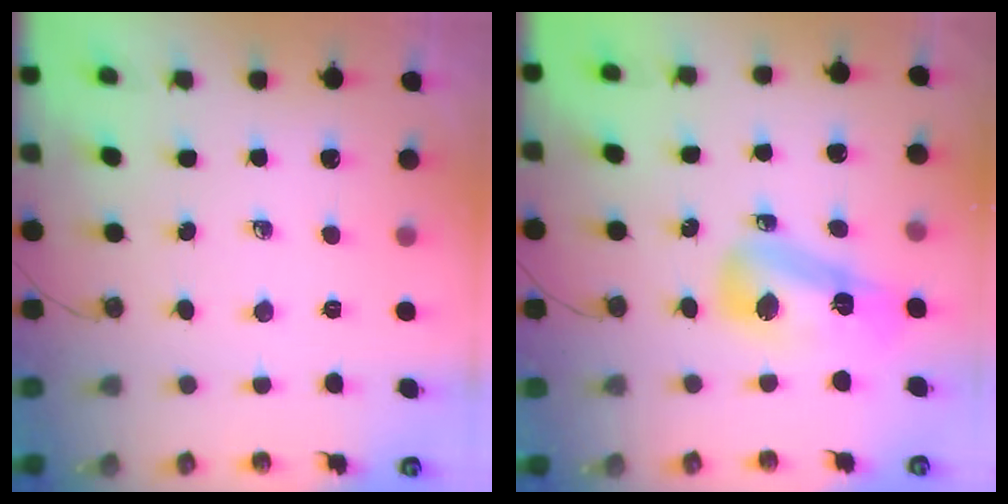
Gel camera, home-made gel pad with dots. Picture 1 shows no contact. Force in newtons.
{"total": 11.4, "press": 11.4, "slide": 0.8}